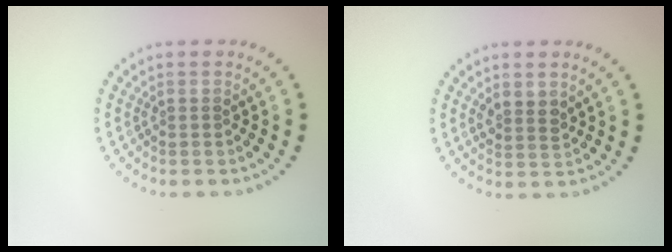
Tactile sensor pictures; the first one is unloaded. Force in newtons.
{"total": 1.6, "press": 1.4, "slide": 0.7}